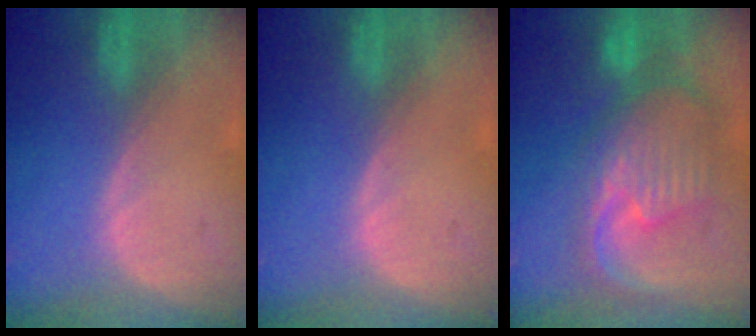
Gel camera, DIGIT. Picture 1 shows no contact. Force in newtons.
{"total": 0.0}
{"total": 11.4, "press": 9.9, "slide": 5.7}